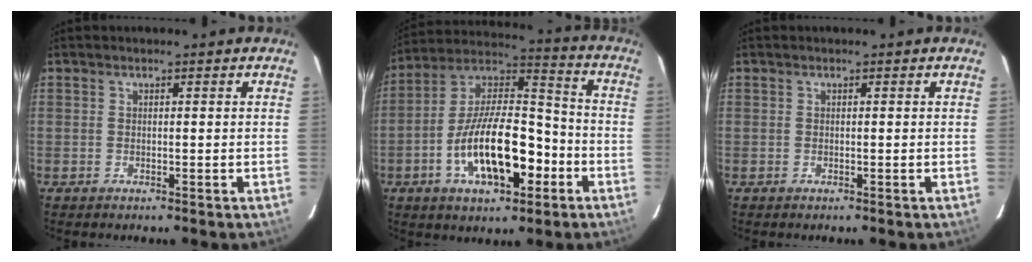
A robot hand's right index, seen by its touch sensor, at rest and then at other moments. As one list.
[{"total": 18.6, "force": [-6.8, 7.9, 15.4], "torque": [-0.287, 0.011, -0.114]}, {"total": 0.0}]